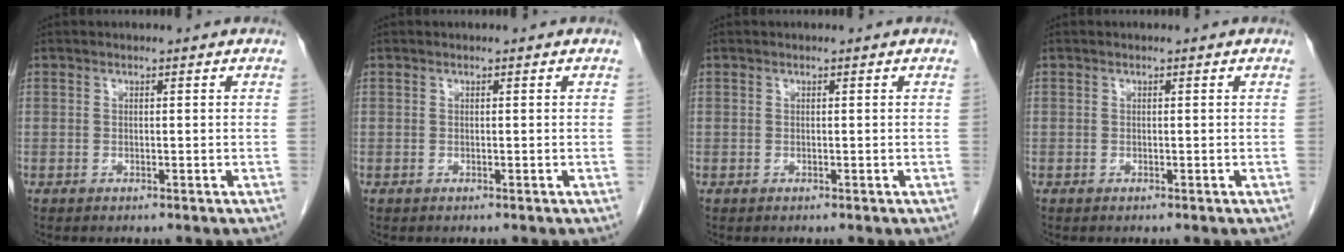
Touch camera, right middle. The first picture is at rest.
{"total": 0.0}
{"total": 0.0}
{"total": 0.0}